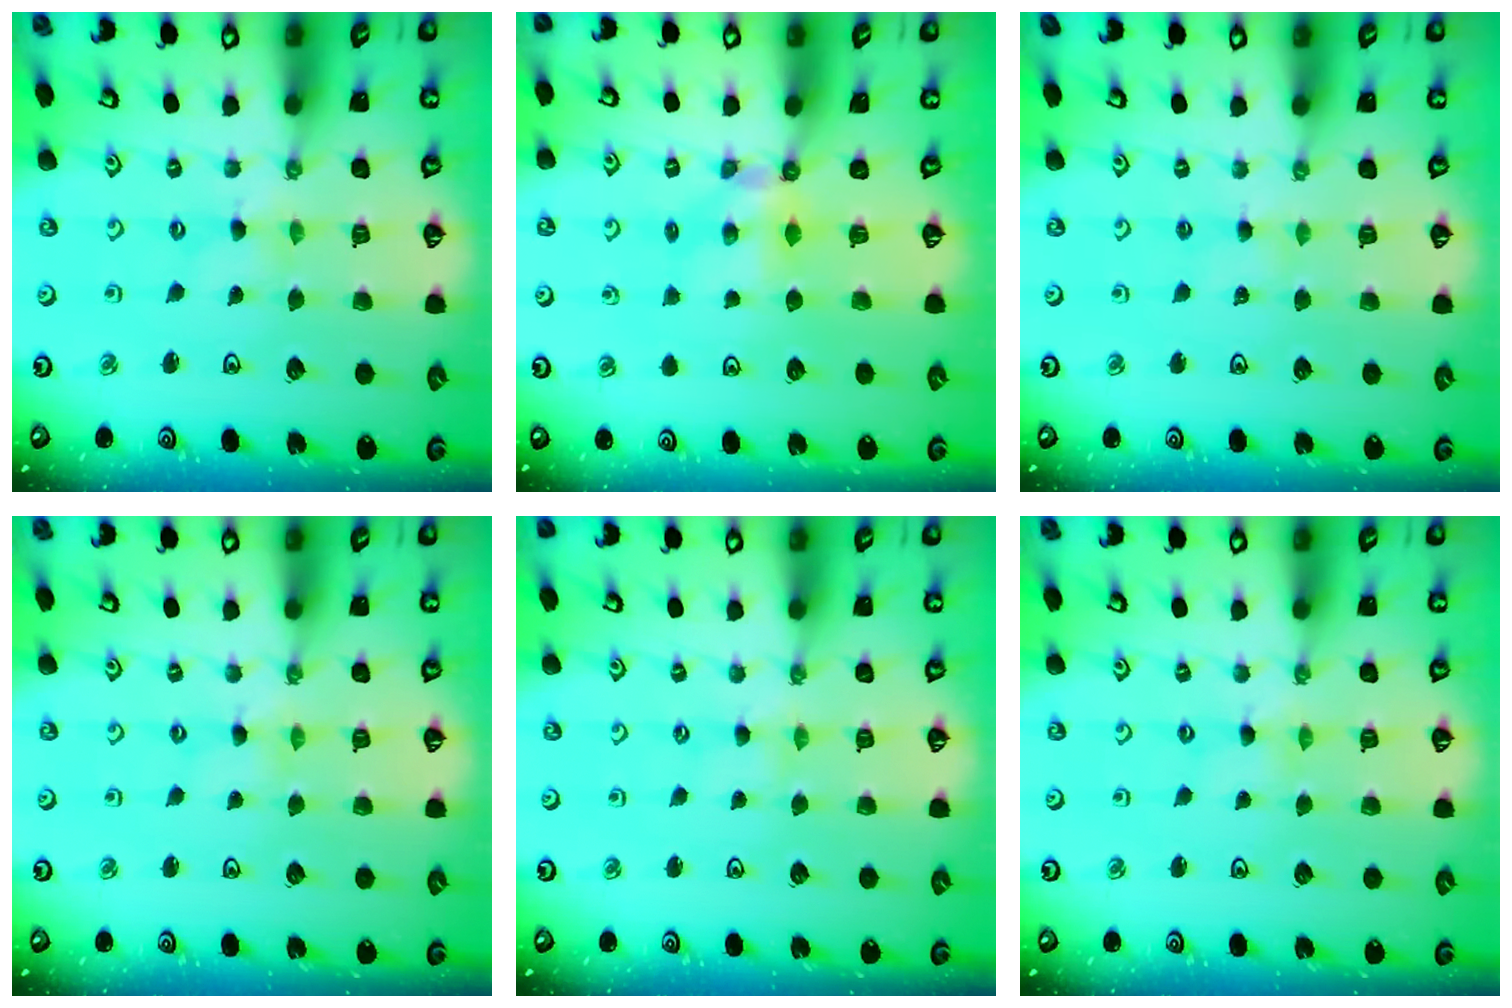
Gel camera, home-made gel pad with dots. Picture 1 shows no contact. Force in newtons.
{"total": 4.9, "press": 4.9, "slide": 0.4}
{"total": 1.9, "press": 1.8, "slide": 0.3}
{"total": 0.0}
{"total": 0.5, "press": 0.5, "slide": 0.2}
{"total": 0.0}